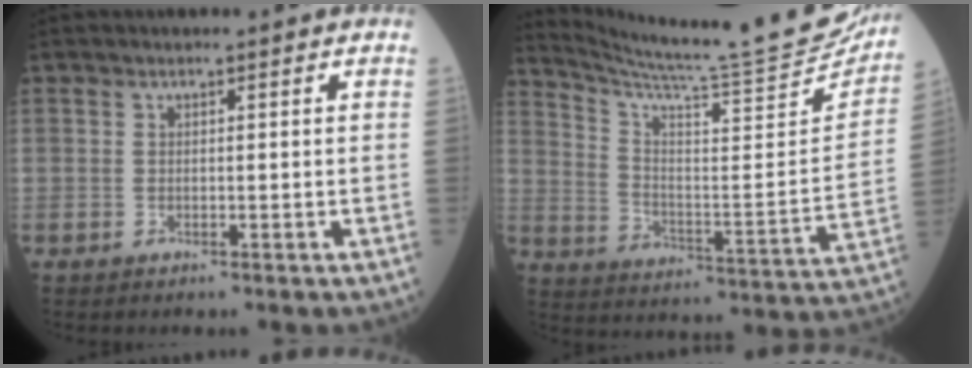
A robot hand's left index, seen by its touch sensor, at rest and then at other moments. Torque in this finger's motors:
{"motor_torque": [0.84, -1.30, -0.01, 0.02]}